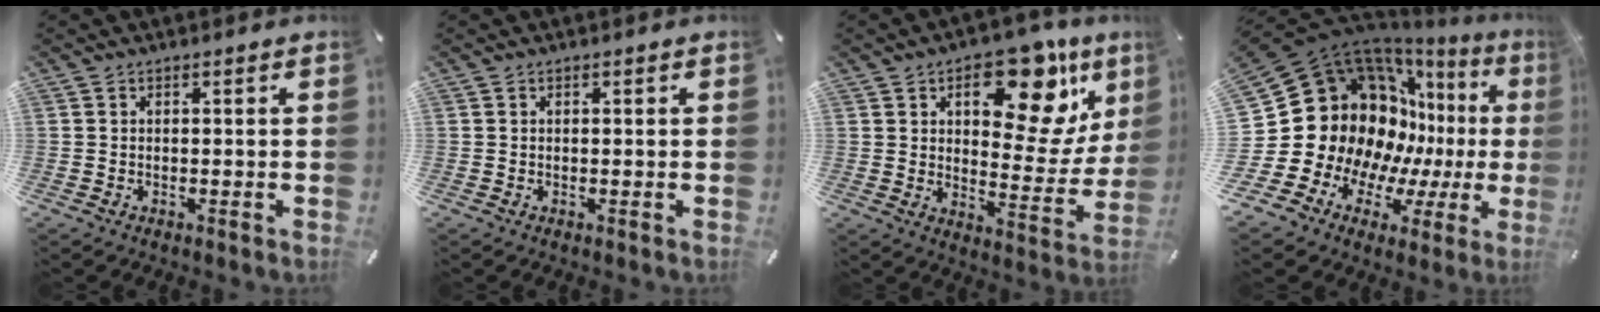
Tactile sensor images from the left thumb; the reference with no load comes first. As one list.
[{"total": 0.0}, {"total": 18.5, "force": [10.0, 9.4, 12.4], "torque": [-0.144, -0.061, 0.159]}, {"total": 22.9, "force": [4.0, 18.5, 12.8], "torque": [-0.222, -0.099, 0.124]}]